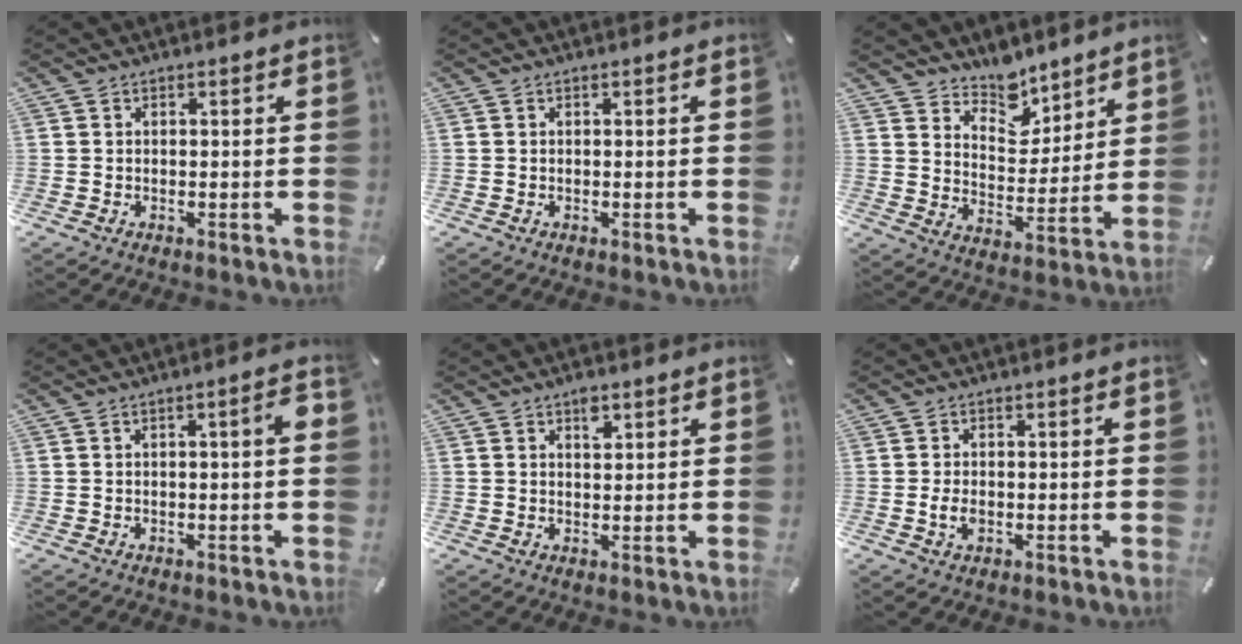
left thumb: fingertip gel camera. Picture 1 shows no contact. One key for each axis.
{"total": 0.0}
{"total": 9.0, "fx": 7.8, "fy": 4.5, "fz": 0.1, "tx": -0.008, "ty": -0.079, "tz": 0.146}
{"total": 3.9, "fx": 0.5, "fy": 0.6, "fz": 3.9, "tx": -0.070, "ty": 0.004, "tz": 0.005}
{"total": 2.8, "fx": 1.6, "fy": 1.6, "fz": 1.6, "tx": -0.011, "ty": -0.007, "tz": 0.024}
{"total": 2.7, "fx": -0.4, "fy": 1.6, "fz": 2.2, "tx": -0.047, "ty": 0.000, "tz": -0.009}